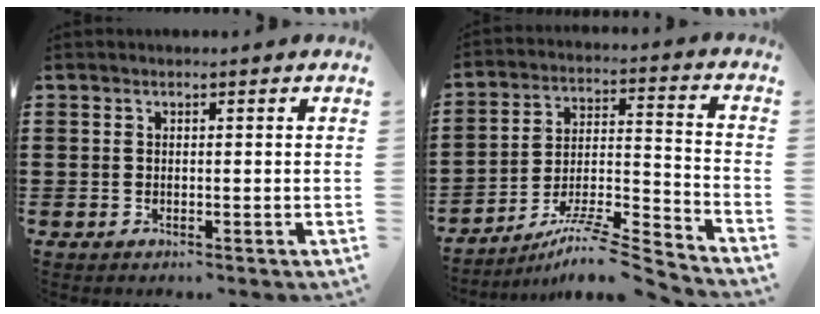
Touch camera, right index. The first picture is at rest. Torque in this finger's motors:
{"motor_torque": [0.17, -0.38, 0.27, 0.10]}